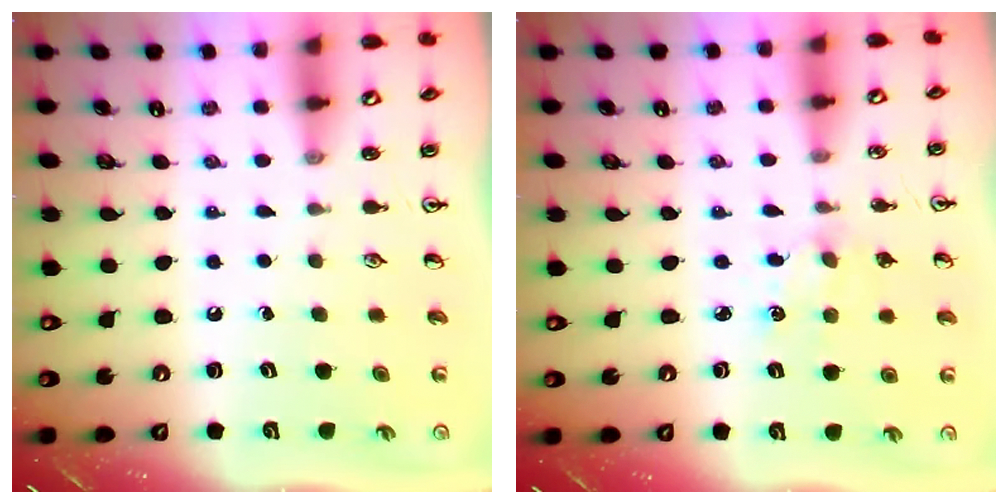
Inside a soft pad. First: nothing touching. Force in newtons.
{"total": 4.0, "press": 3.9, "slide": 0.5}